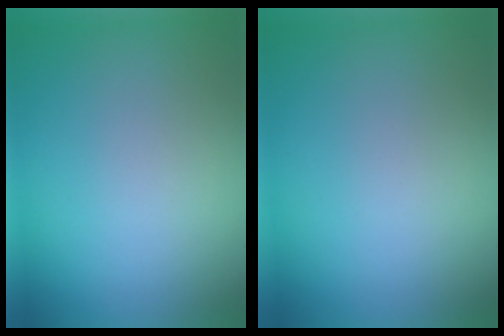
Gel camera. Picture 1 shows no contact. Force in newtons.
{"total": 0.0}